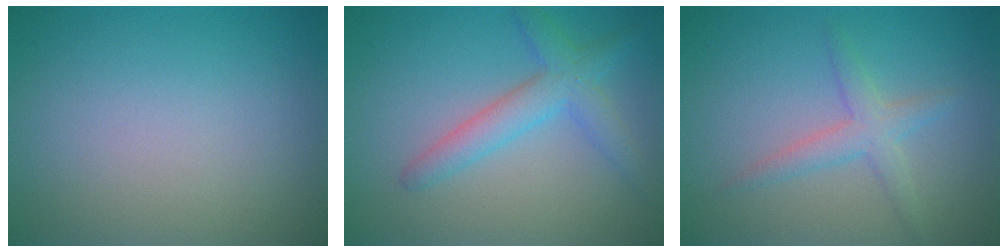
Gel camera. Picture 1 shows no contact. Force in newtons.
{"total": 3.4, "press": 3.4, "slide": 0.2}
{"total": 2.5, "press": 2.5, "slide": 0.0}